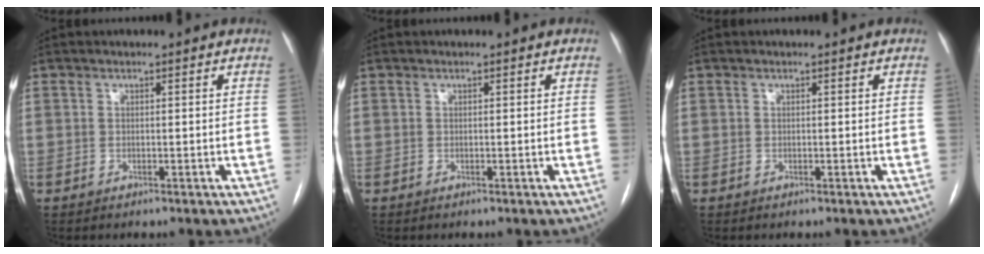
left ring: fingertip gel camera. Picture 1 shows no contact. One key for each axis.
{"total": 0.0}
{"total": 0.0}